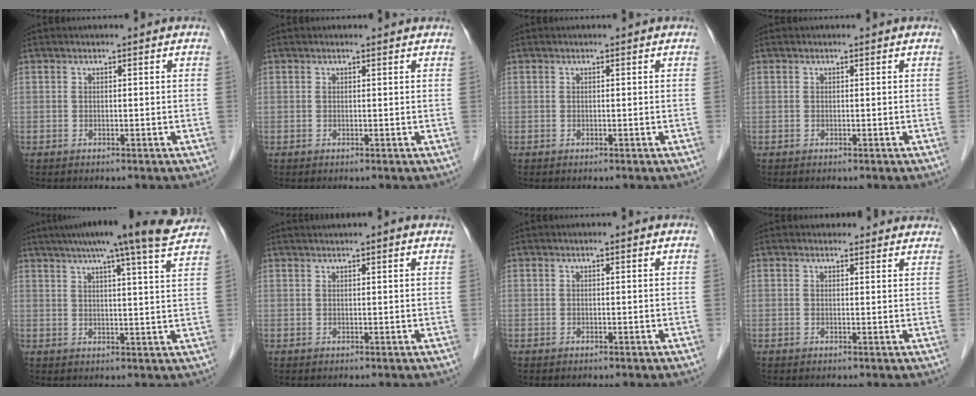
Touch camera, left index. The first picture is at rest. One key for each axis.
{"total": 0.8, "fx": 0.8, "fy": 0.1, "fz": 0.1, "tx": -0.010, "ty": 0.004, "tz": 0.008}
{"total": 0.0}
{"total": 0.0}
{"total": 15.6, "fx": 13.1, "fy": -1.0, "fz": 8.6, "tx": -0.137, "ty": 0.010, "tz": 0.163}
{"total": 4.4, "fx": 3.7, "fy": -0.1, "fz": 2.3, "tx": -0.031, "ty": 0.032, "tz": 0.051}
{"total": 0.0}
{"total": 4.8, "fx": 4.5, "fy": 1.7, "fz": 0.5, "tx": 0.004, "ty": 0.007, "tz": 0.040}